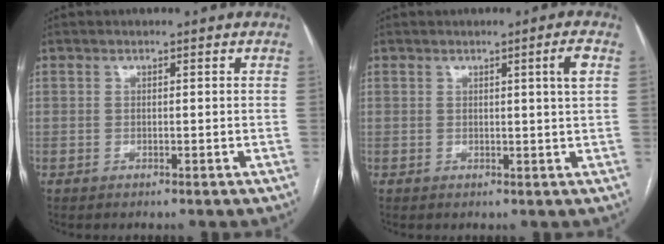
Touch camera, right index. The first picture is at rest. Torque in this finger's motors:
{"motor_torque": [0.46, 0.25, 0.00, 0.01]}